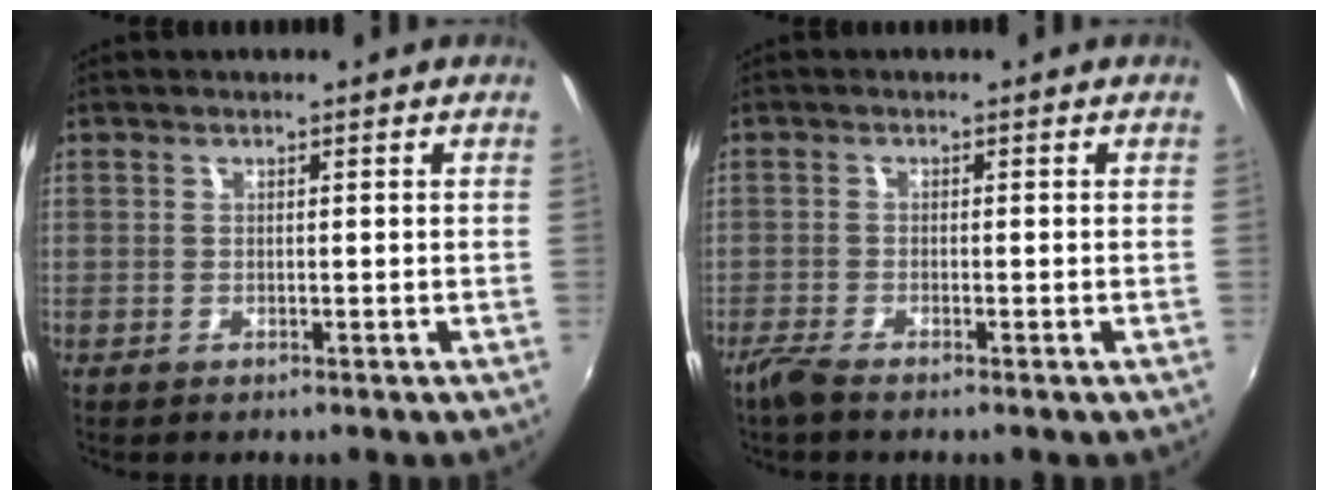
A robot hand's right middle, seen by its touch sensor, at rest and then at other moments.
{"total": 2.8, "force": [-2.3, 0.4, 1.5], "torque": [-0.046, -0.007, -0.050]}